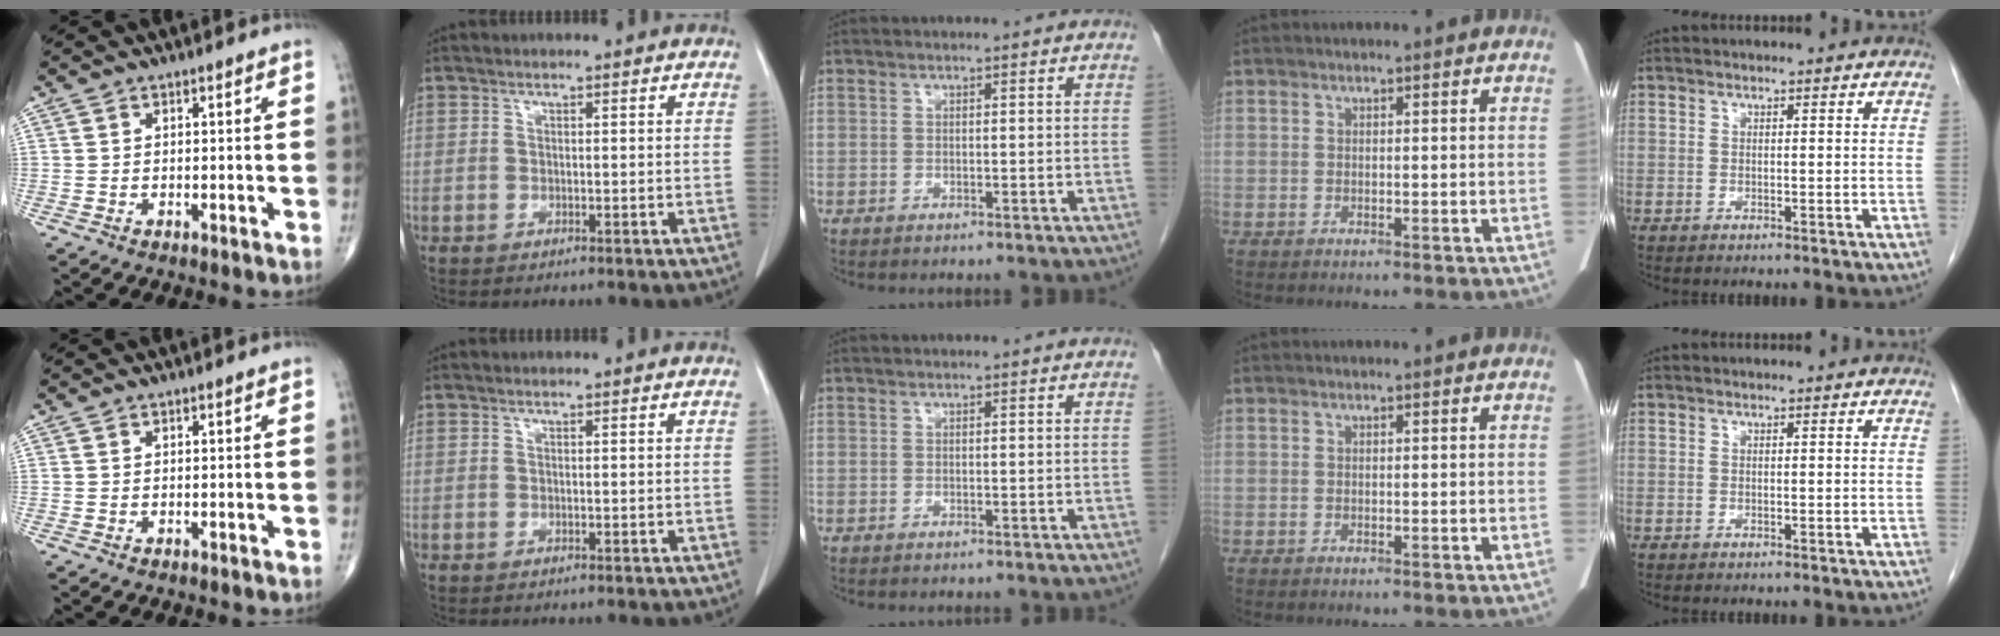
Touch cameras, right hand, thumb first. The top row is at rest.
{}